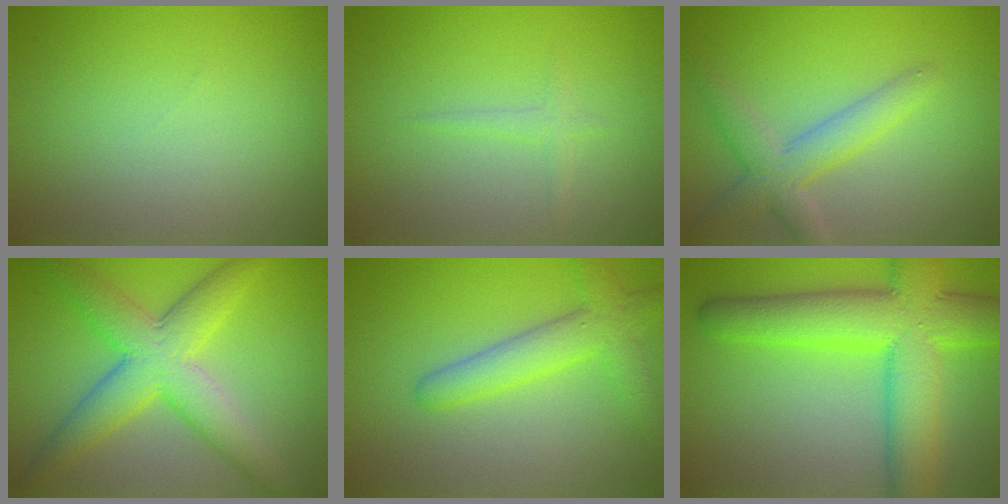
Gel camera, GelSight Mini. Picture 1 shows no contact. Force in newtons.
{"total": 1.1, "press": 1.1, "slide": 0.0}
{"total": 3.7, "press": 3.7, "slide": 0.3}
{"total": 7.1, "press": 7.1, "slide": 0.2}
{"total": 4.4, "press": 4.4, "slide": 0.1}
{"total": 10.9, "press": 10.9, "slide": 0.2}